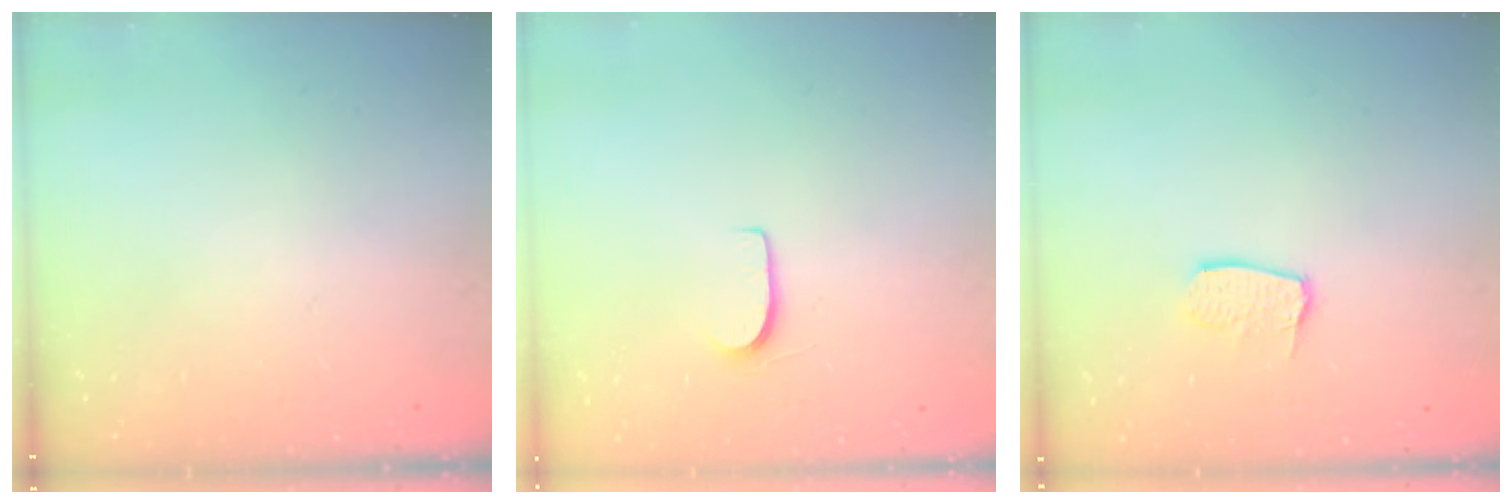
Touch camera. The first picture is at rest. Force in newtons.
{"total": 5.8, "press": 5.8, "slide": 0.4}
{"total": 6.8, "press": 6.8, "slide": 0.5}